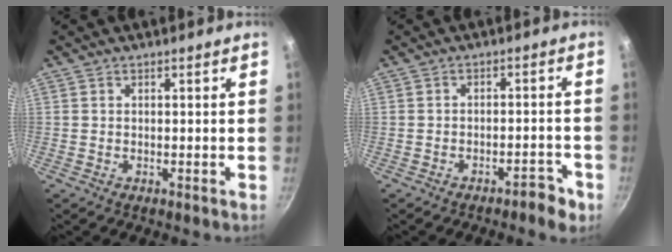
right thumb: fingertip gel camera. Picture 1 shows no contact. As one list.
[{"total": 3.9, "force": [-2.7, 1.3, 2.5], "torque": [-0.030, 0.026, -0.037]}]